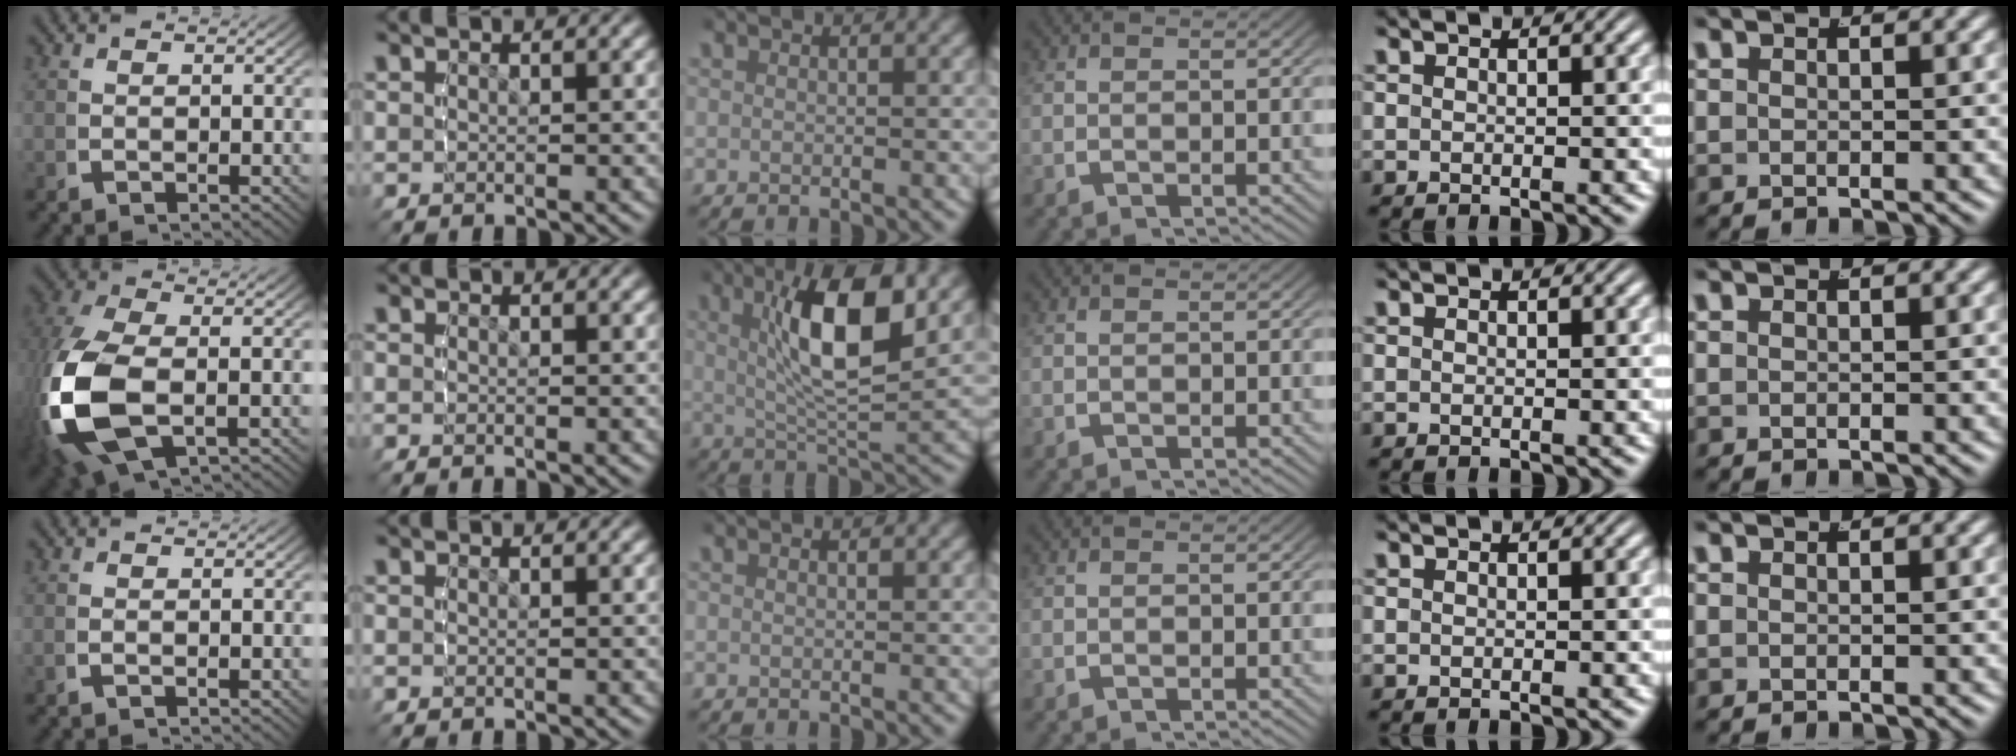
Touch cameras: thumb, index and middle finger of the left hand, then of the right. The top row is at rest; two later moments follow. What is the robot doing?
{"motion": "lift_and_place", "object": "glue stick"}